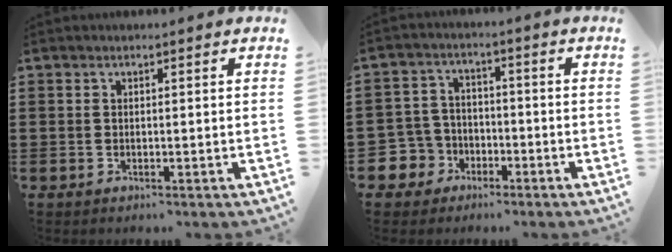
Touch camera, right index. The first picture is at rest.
{"total": 5.6, "force": [-2.5, 4.9, 0.9], "torque": [-0.068, -0.003, -0.055]}